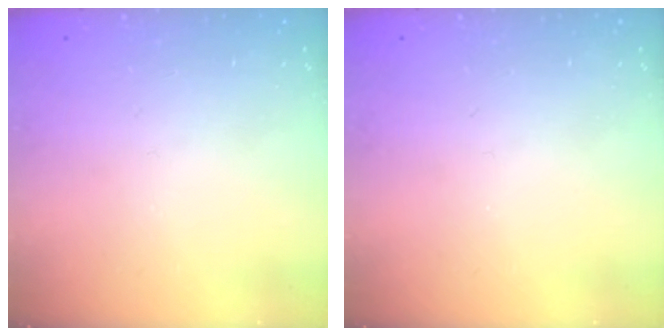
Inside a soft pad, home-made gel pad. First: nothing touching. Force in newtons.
{"total": 0.0}